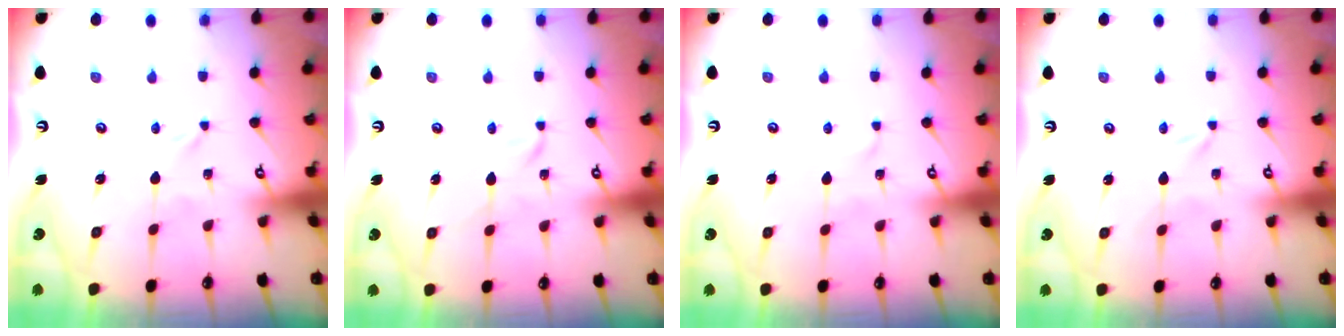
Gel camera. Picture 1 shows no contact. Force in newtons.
{"total": 1.8, "press": 1.8, "slide": 0.2}
{"total": 3.0, "press": 3.0, "slide": 0.3}
{"total": 0.0}